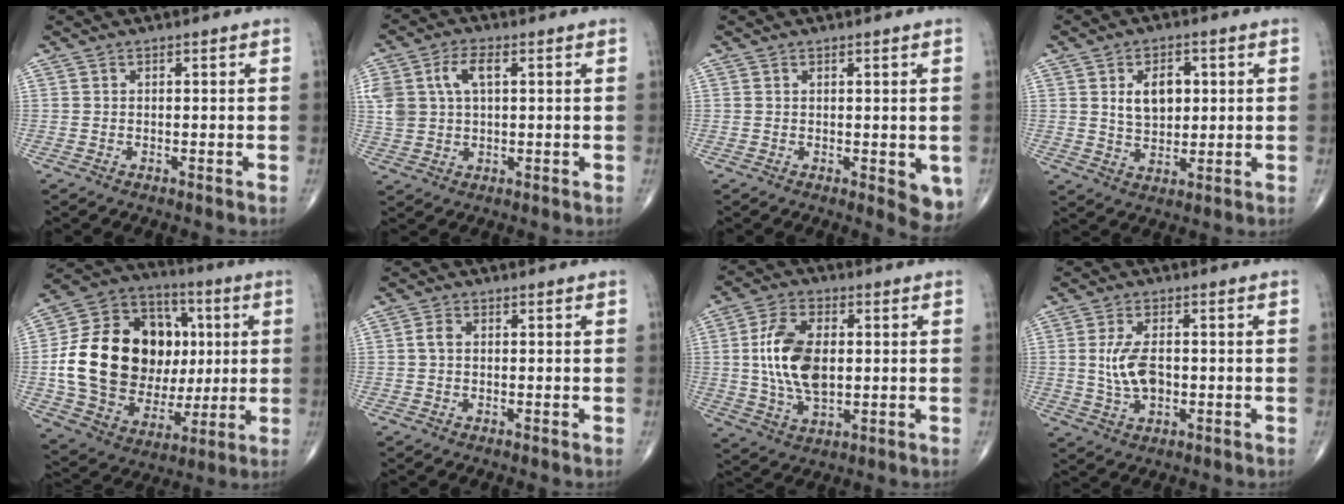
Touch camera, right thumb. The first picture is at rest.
{"total": 9.2, "force": [2.7, 5.5, 6.9], "torque": [-0.151, 0.008, 0.055]}
{"total": 4.8, "force": [-0.5, 2.0, 4.3], "torque": [-0.037, -0.009, -0.004]}
{"total": 7.5, "force": [1.7, 4.9, 5.4], "torque": [-0.064, -0.008, 0.033]}
{"total": 27.7, "force": [1.8, 20.2, 18.8], "torque": [-0.318, 0.022, 0.050]}
{"total": 1.8, "force": [0.1, 1.2, 1.3], "torque": [-0.025, 0.004, 0.000]}
{"total": 12.9, "force": [1.0, 7.3, 10.6], "torque": [-0.196, 0.001, 0.021]}
{"total": 6.8, "force": [0.0, 3.7, 5.7], "torque": [-0.111, -0.002, 0.003]}